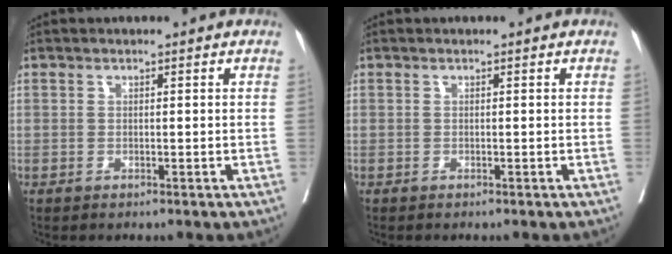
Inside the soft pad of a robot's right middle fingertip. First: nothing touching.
{"total": 0.0}